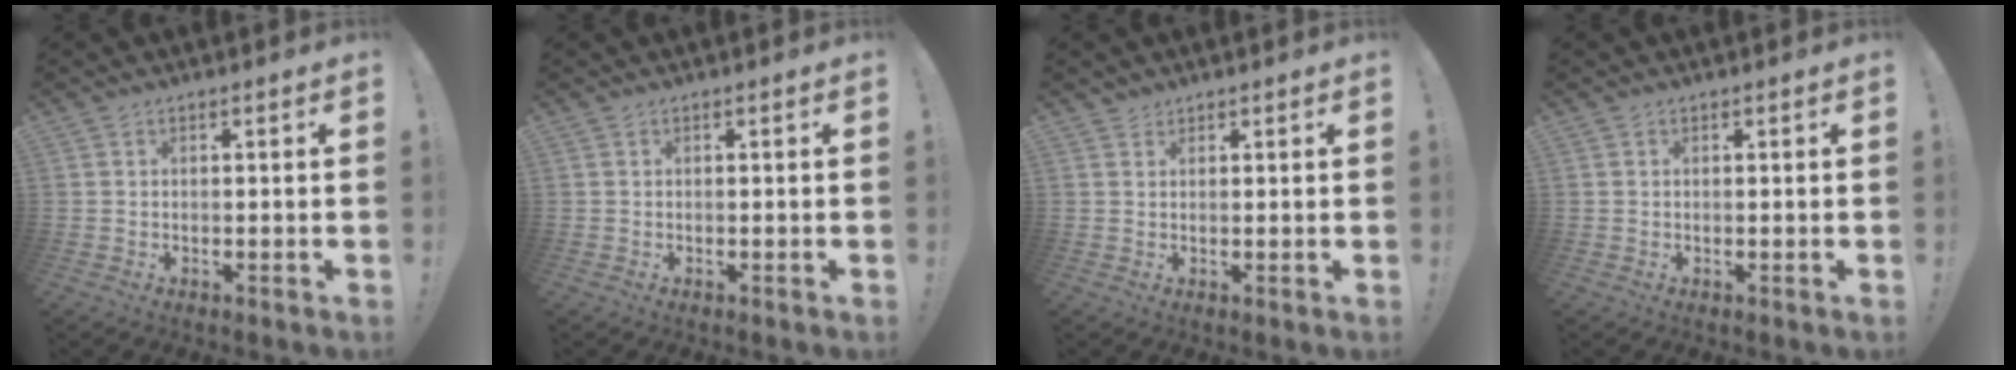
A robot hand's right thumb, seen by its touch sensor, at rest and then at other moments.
{"total": 0.0}
{"total": 1.9, "force": [1.7, 0.9, 0.0], "torque": [0.007, -0.007, 0.031]}
{"total": 0.0}